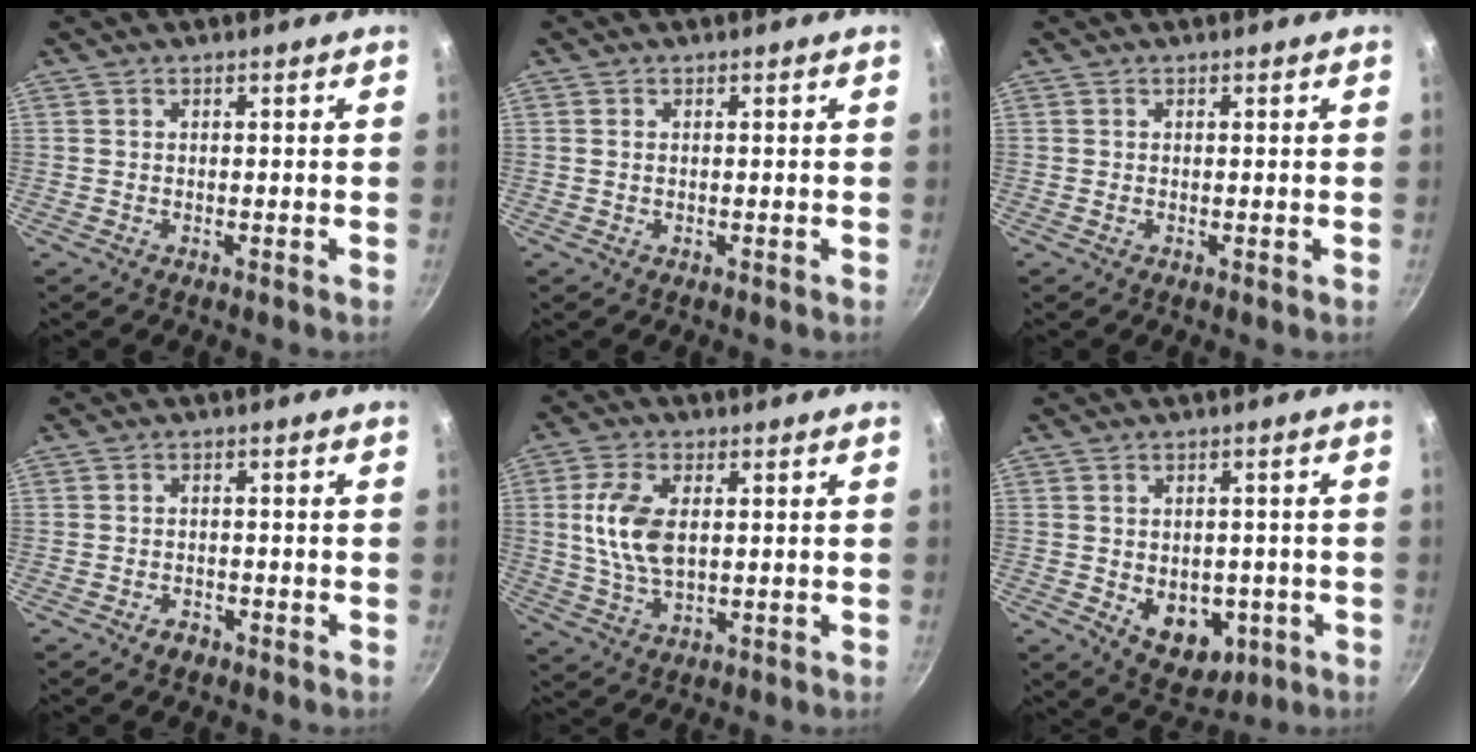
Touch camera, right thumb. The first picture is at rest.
{"total": 0.6, "force": [0.1, 0.4, 0.4], "torque": [-0.010, 0.000, 0.004]}
{"total": 0.0}
{"total": 1.9, "force": [-1.4, 1.2, 0.7], "torque": [-0.007, 0.016, -0.020]}
{"total": 10.0, "force": [1.5, 5.5, 8.3], "torque": [-0.164, -0.002, 0.031]}
{"total": 9.7, "force": [-2.3, 6.9, 6.4], "torque": [-0.054, -0.006, -0.014]}